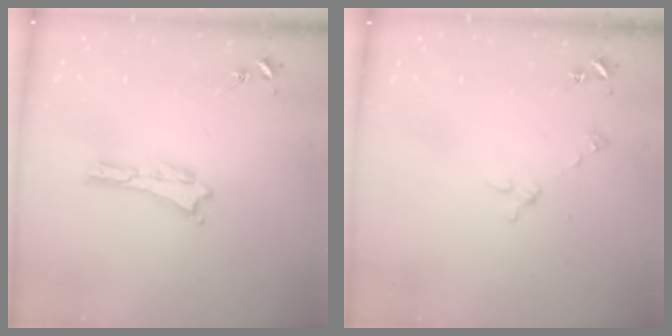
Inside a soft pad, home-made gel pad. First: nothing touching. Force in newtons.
{"total": 2.9, "press": 2.9, "slide": 0.2}